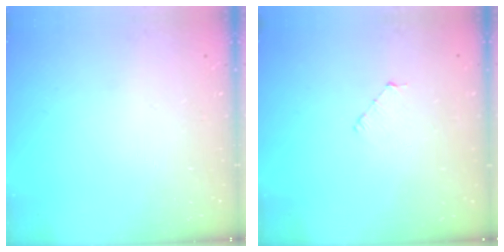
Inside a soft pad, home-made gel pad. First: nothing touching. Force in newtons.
{"total": 2.9, "press": 2.9, "slide": 0.3}